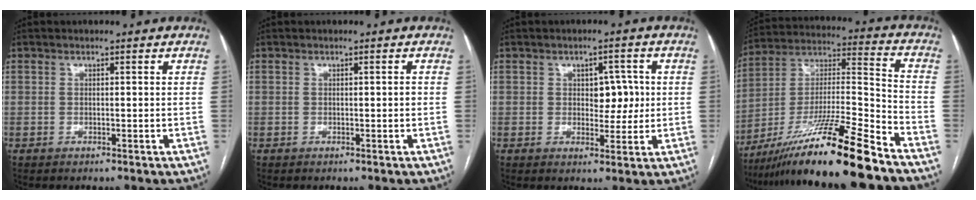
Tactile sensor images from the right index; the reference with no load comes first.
{"total": 0.6, "force": [-0.1, 0.1, 0.6], "torque": [-0.005, 0.001, -0.001]}
{"total": 4.6, "force": [0.6, 2.8, 3.6], "torque": [-0.039, 0.009, 0.013]}
{"total": 20.2, "force": [-15.2, -0.7, 13.4], "torque": [-0.255, -0.022, -0.274]}